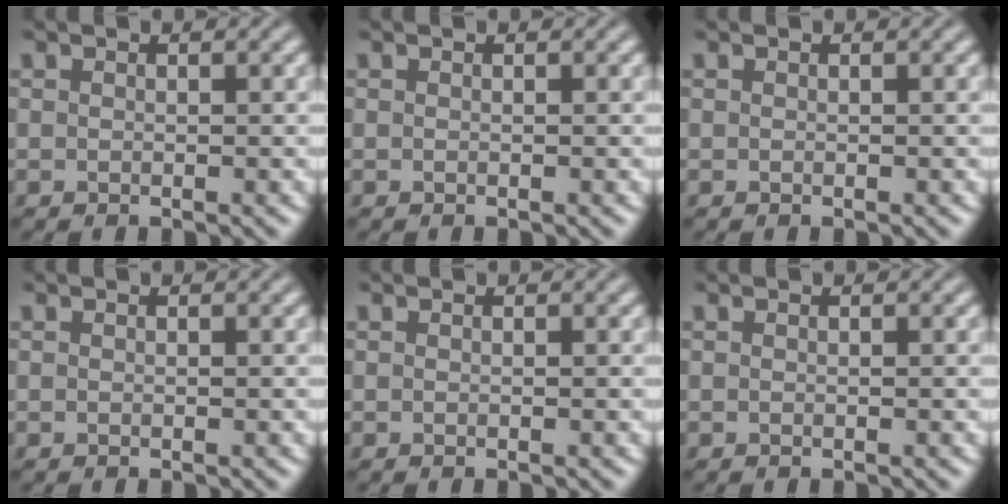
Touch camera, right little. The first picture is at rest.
{"total": 0.0}
{"total": 0.0}
{"total": 0.0}
{"total": 0.0}
{"total": 0.0}